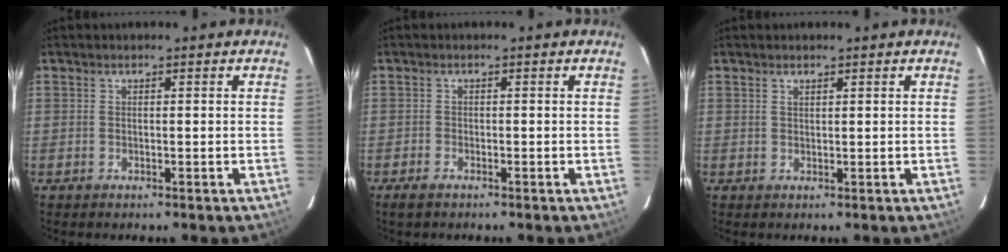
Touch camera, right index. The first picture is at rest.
{"total": 1.9, "force": [-1.5, 0.8, 0.9], "torque": [-0.024, -0.005, -0.032]}
{"total": 0.7, "force": [0.5, 0.3, 0.3], "torque": [-0.005, 0.002, 0.009]}